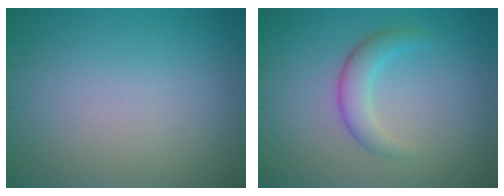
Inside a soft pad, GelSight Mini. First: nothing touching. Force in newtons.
{"total": 2.8, "press": 2.8, "slide": 0.1}